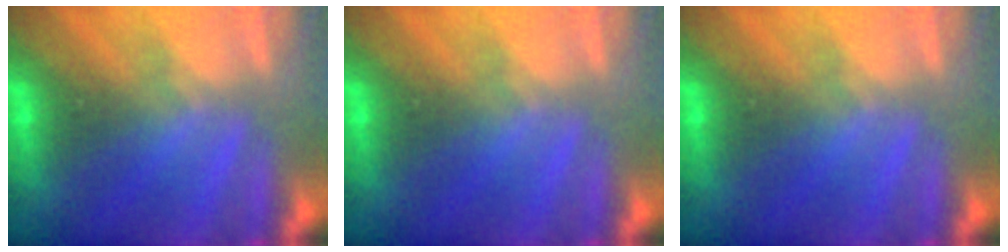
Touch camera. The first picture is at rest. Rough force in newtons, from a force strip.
{"total": 0.0}
{"total": 0.0}